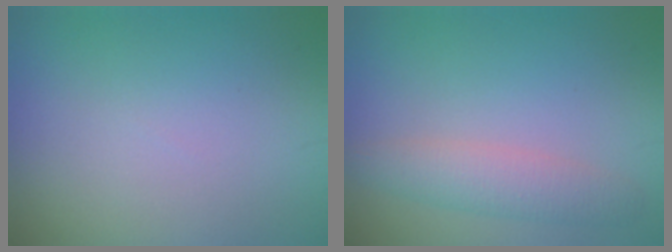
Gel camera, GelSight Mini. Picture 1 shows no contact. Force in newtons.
{"total": 2.8, "press": 2.8, "slide": 0.1}